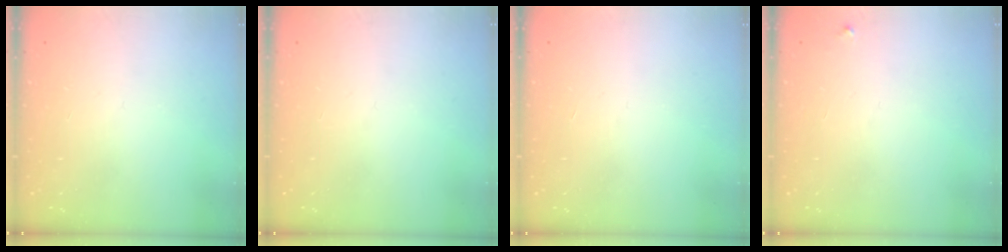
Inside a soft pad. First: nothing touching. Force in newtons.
{"total": 0.0}
{"total": 1.7, "press": 1.7, "slide": 0.1}
{"total": 2.3, "press": 2.3, "slide": 0.2}